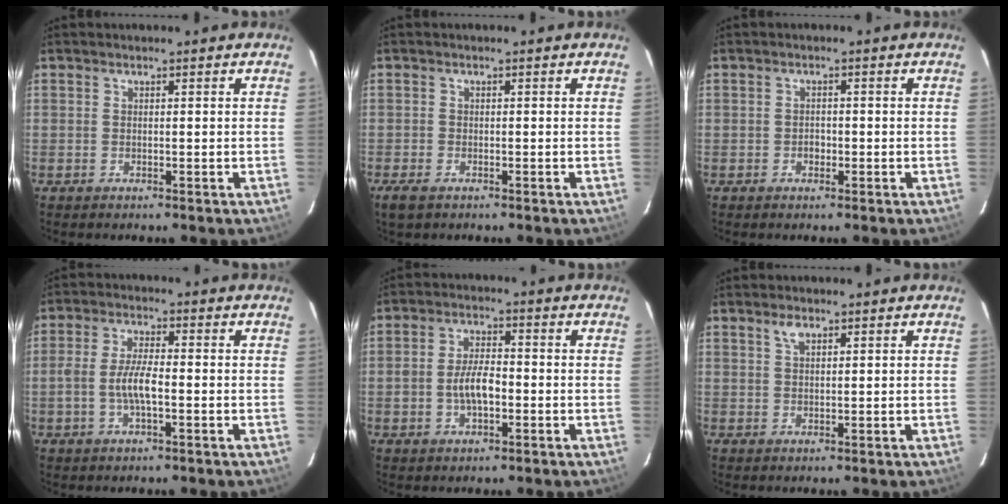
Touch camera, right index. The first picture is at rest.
{"total": 2.9, "force": [-2.0, 1.5, 1.6], "torque": [-0.034, -0.008, -0.037]}
{"total": 1.4, "force": [-0.6, 1.1, 0.5], "torque": [-0.010, 0.003, -0.008]}
{"total": 5.8, "force": [-1.5, 1.7, 5.3], "torque": [-0.111, 0.006, -0.030]}
{"total": 6.0, "force": [-1.5, 2.9, 5.0], "torque": [-0.100, 0.009, -0.024]}
{"total": 2.0, "force": [1.2, 0.9, 1.2], "torque": [-0.023, 0.006, 0.023]}